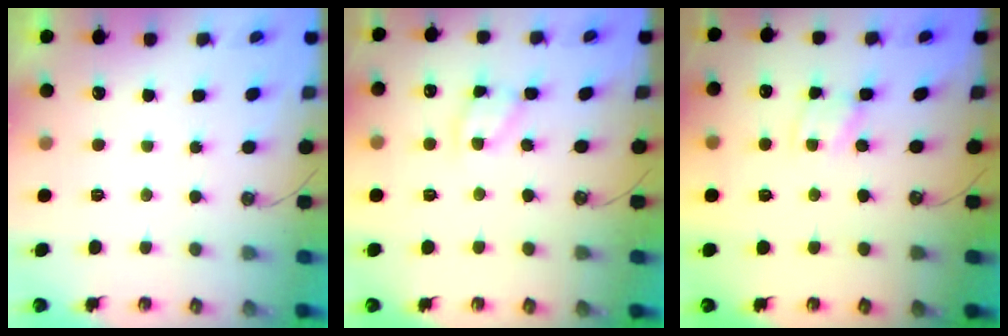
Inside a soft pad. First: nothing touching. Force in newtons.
{"total": 9.0, "press": 9.0, "slide": 0.6}
{"total": 1.2, "press": 1.2, "slide": 0.2}